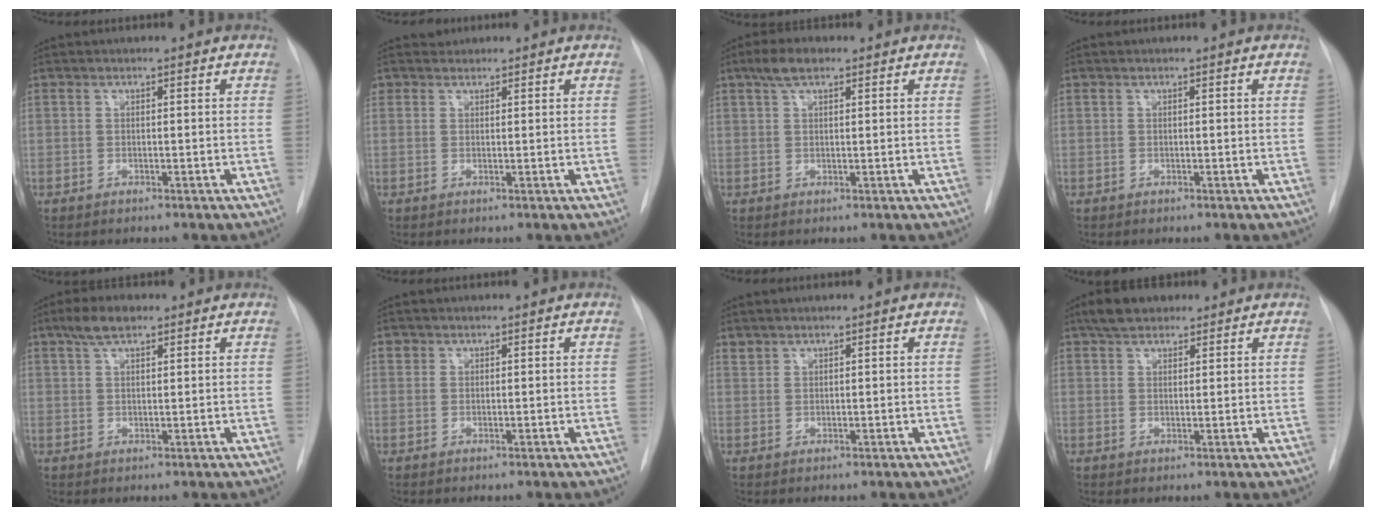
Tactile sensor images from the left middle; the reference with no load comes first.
{"total": 1.2, "force": [1.0, 0.6, -0.3], "torque": [0.007, 0.009, 0.015]}
{"total": 3.6, "force": [2.3, 1.3, 2.5], "torque": [-0.053, 0.013, 0.043]}
{"total": 0.0}
{"total": 4.1, "force": [2.8, 1.3, 2.7], "torque": [-0.058, 0.012, 0.052]}
{"total": 0.8, "force": [0.4, 0.7, 0.0], "torque": [0.008, 0.003, 0.004]}
{"total": 0.9, "force": [0.9, 0.3, -0.1], "torque": [0.001, 0.004, 0.018]}
{"total": 4.9, "force": [3.7, 2.4, 2.2], "torque": [-0.042, 0.018, 0.065]}